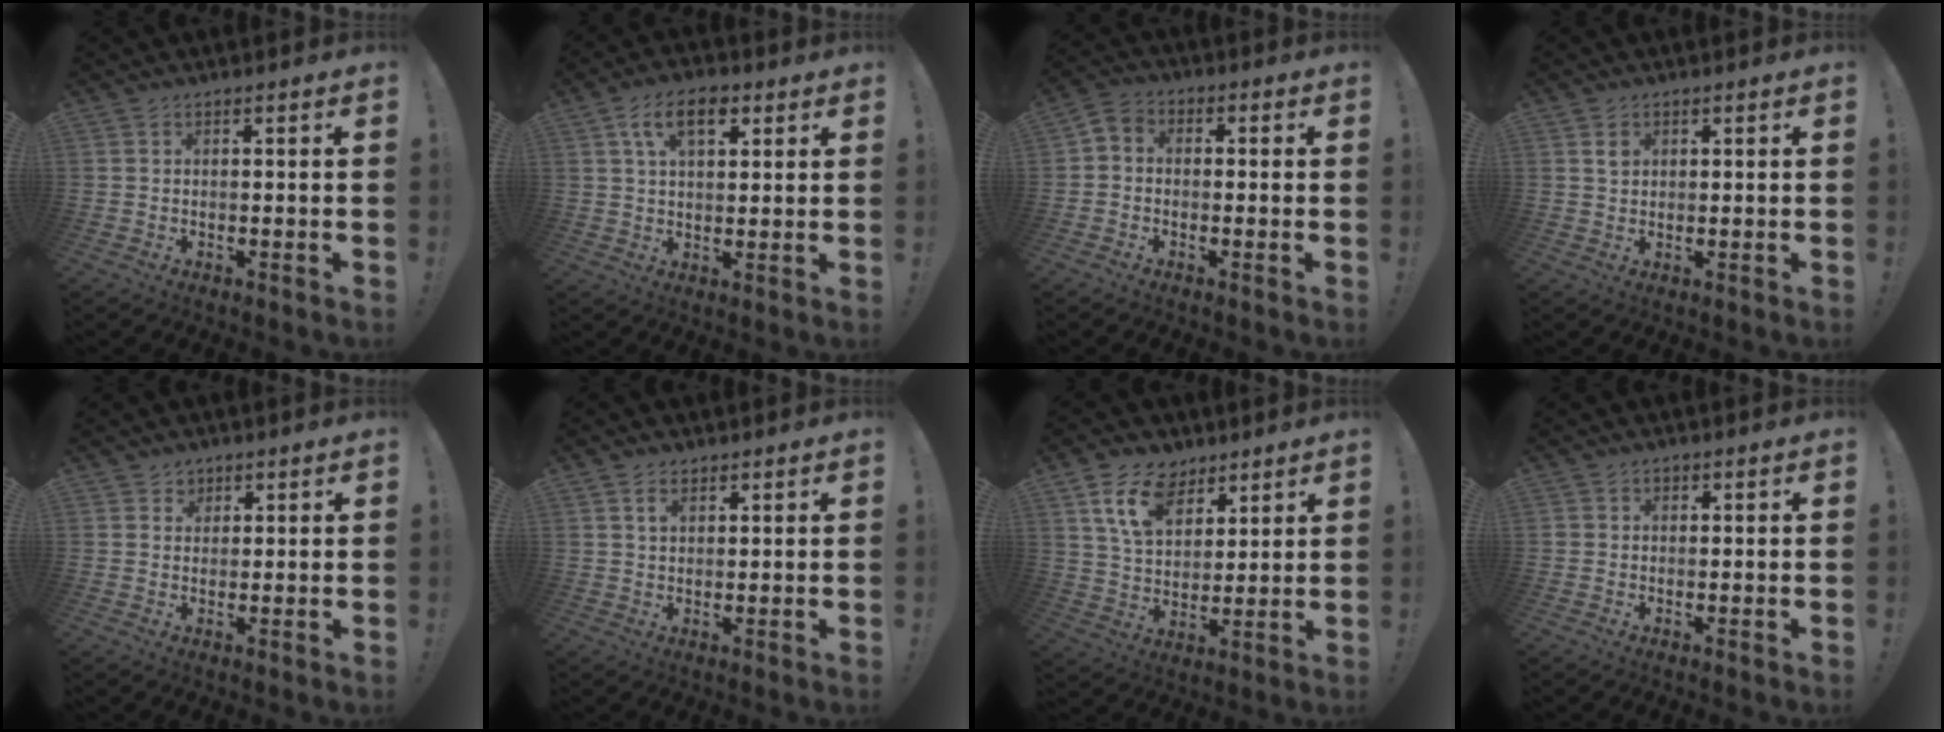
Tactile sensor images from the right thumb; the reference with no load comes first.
{"total": 10.1, "force": [4.5, 5.3, 7.3], "torque": [-0.118, 0.005, 0.081]}
{"total": 3.7, "force": [-2.4, 2.2, 1.6], "torque": [-0.026, 0.014, -0.044]}
{"total": 1.9, "force": [1.0, 1.3, 0.9], "torque": [0.001, -0.007, 0.014]}
{"total": 2.9, "force": [1.6, 2.4, 0.1], "torque": [-0.002, -0.007, 0.029]}
{"total": 3.2, "force": [1.8, 2.0, 1.7], "torque": [-0.023, -0.006, 0.031]}
{"total": 13.0, "force": [7.5, 8.5, 6.4], "torque": [-0.111, -0.030, 0.148]}
{"total": 1.3, "force": [0.4, 1.2, 0.3], "torque": [0.002, -0.001, 0.006]}